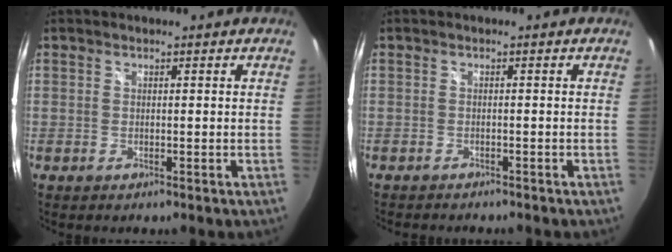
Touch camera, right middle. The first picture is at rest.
{"total": 2.6, "force": [-2.5, 0.6, 0.7], "torque": [-0.017, -0.011, -0.038]}